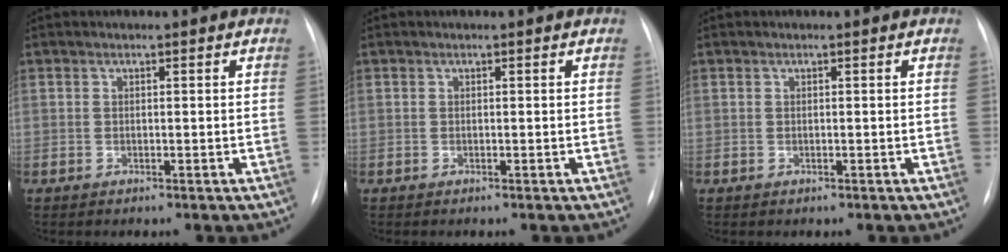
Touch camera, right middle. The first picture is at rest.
{"total": 0.0}
{"total": 0.0}